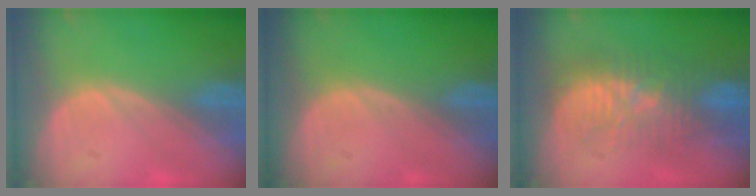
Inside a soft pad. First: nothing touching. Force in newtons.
{"total": 0.0}
{"total": 9.3, "press": 9.1, "slide": 1.6}